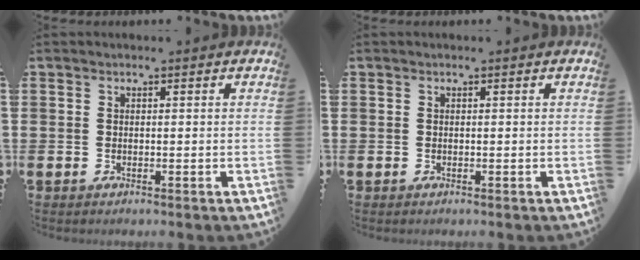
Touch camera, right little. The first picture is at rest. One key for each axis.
{"total": 0.0}